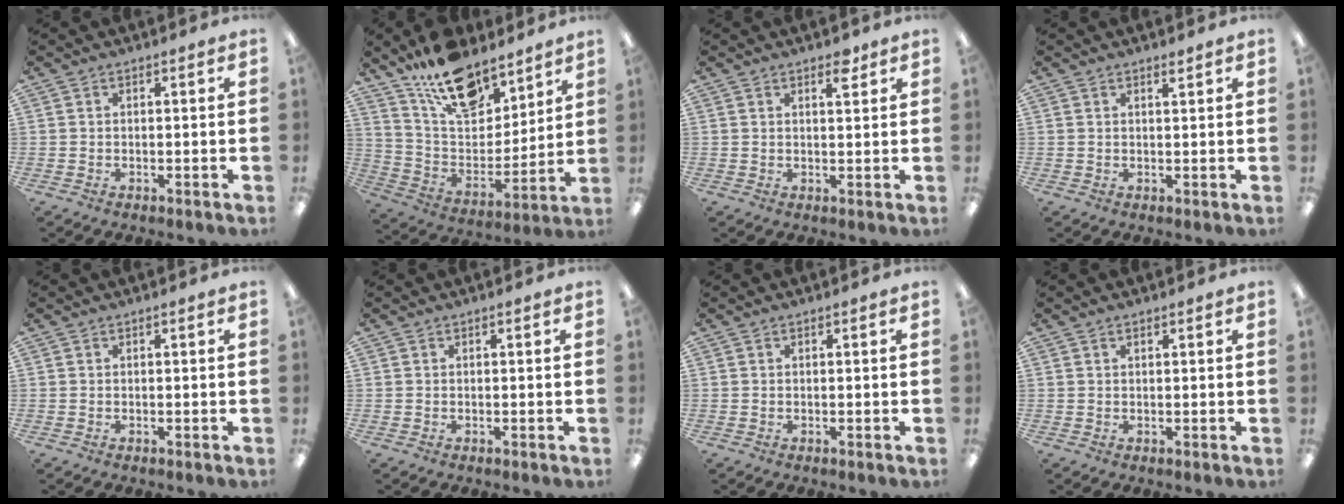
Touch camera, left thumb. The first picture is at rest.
{"total": 18.1, "force": [13.2, 8.9, 8.5], "torque": [-0.145, -0.083, 0.238]}
{"total": 3.1, "force": [2.3, 1.0, 1.8], "torque": [-0.016, -0.009, 0.036]}
{"total": 1.2, "force": [1.1, 0.0, 0.4], "torque": [-0.009, -0.002, 0.020]}
{"total": 0.0}
{"total": 0.0}
{"total": 0.0}
{"total": 0.7, "force": [0.5, 0.2, 0.4], "torque": [-0.010, 0.002, 0.009]}